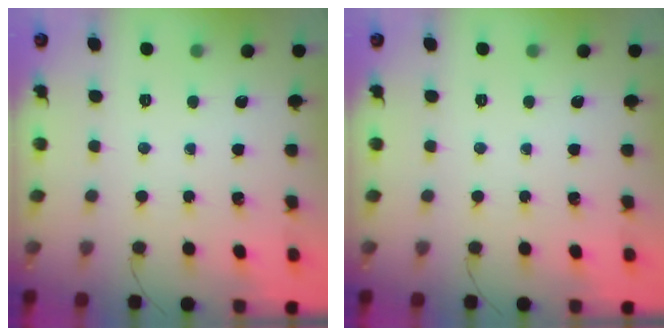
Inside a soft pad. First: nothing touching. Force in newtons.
{"total": 0.0}